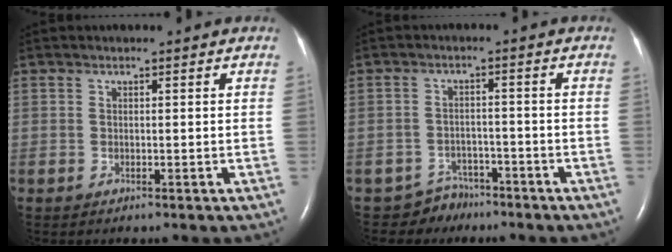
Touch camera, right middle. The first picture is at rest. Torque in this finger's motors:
{"motor_torque": [-0.24, -0.11, -0.07, -0.02]}